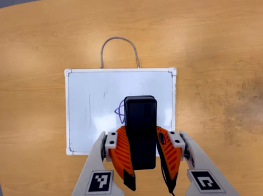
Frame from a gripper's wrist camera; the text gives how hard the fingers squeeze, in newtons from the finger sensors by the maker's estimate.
{"total": 9.8, "left": 8.0, "right": 11.6}